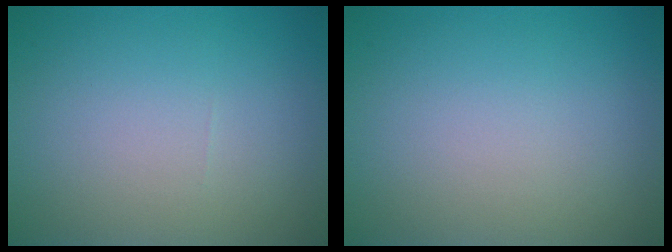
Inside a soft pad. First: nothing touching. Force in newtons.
{"total": 0.0}